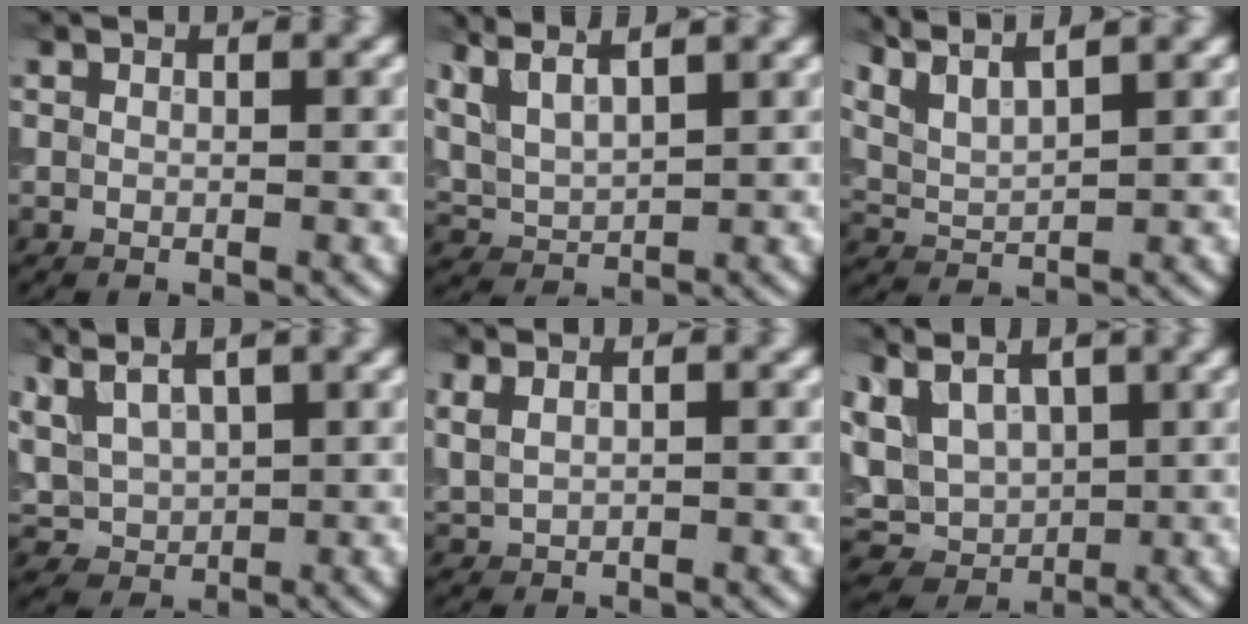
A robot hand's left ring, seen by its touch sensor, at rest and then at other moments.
{"total": 6.5, "force": [4.7, 2.4, 3.9], "torque": [-0.102, 0.028, 0.074]}
{"total": 6.7, "force": [5.4, 1.8, 3.6], "torque": [-0.078, 0.029, 0.077]}
{"total": 5.3, "force": [3.1, 2.6, 3.3], "torque": [-0.092, 0.016, 0.061]}
{"total": 1.5, "force": [1.0, 0.6, 0.9], "torque": [-0.022, 0.000, 0.025]}
{"total": 7.5, "force": [2.2, 5.2, 4.9], "torque": [-0.094, 0.009, 0.045]}